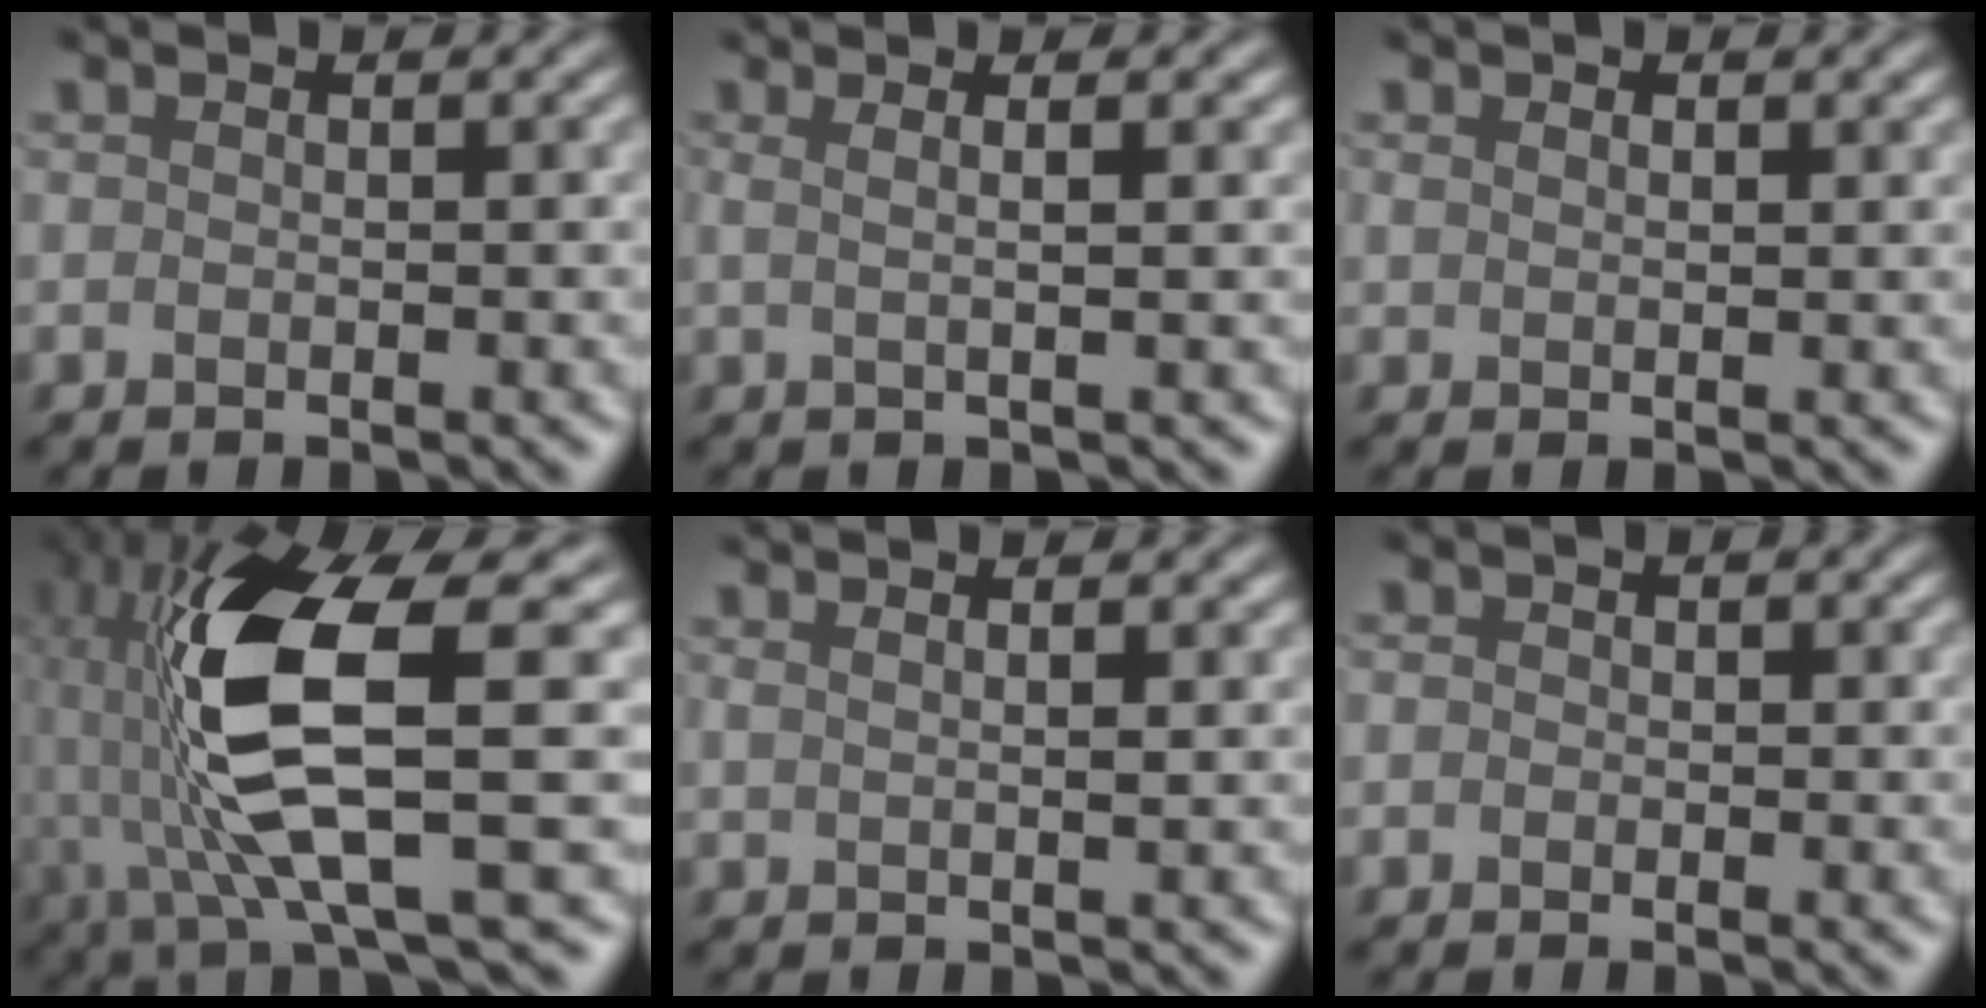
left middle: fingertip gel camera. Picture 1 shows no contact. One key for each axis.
{"total": 1.8, "fx": 1.3, "fy": 0.5, "fz": 1.2, "tx": 0.000, "ty": -0.015, "tz": 0.007}
{"total": 1.1, "fx": 1.0, "fy": 0.5, "fz": -0.1, "tx": 0.015, "ty": 0.002, "tz": 0.006}
{"total": 12.2, "fx": 1.9, "fy": 4.0, "fz": 11.3, "tx": -0.239, "ty": -0.016, "tz": 0.039}
{"total": 1.5, "fx": 1.3, "fy": 0.4, "fz": 0.4, "tx": 0.017, "ty": -0.008, "tz": 0.008}
{"total": 0.7, "fx": 0.0, "fy": 0.3, "fz": -0.6, "tx": 0.011, "ty": -0.001, "tz": -0.004}